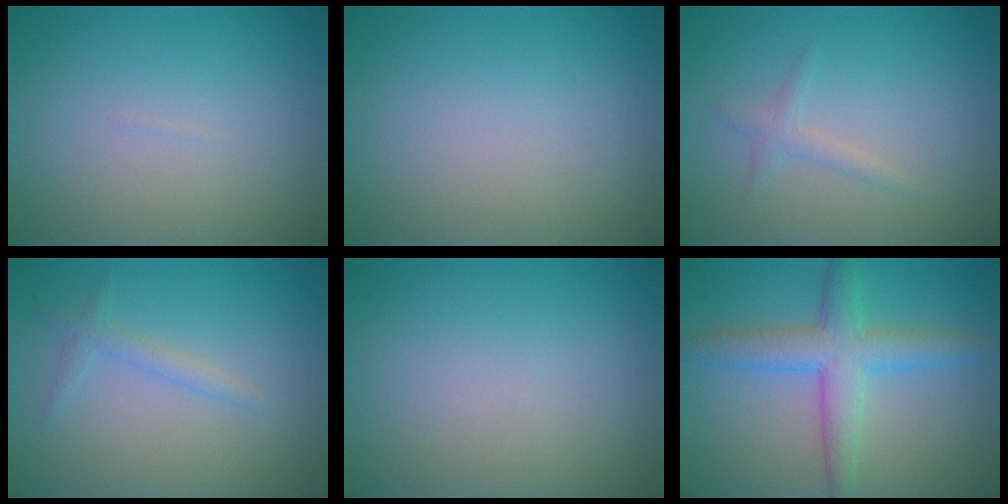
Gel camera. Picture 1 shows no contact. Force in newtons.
{"total": 0.0}
{"total": 1.1, "press": 1.1, "slide": 0.0}
{"total": 1.3, "press": 1.3, "slide": 0.1}
{"total": 0.0}
{"total": 4.8, "press": 4.8, "slide": 0.1}